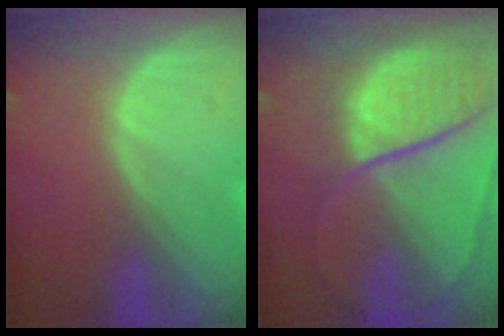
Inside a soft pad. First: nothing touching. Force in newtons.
{"total": 10.9, "press": 9.0, "slide": 6.1}